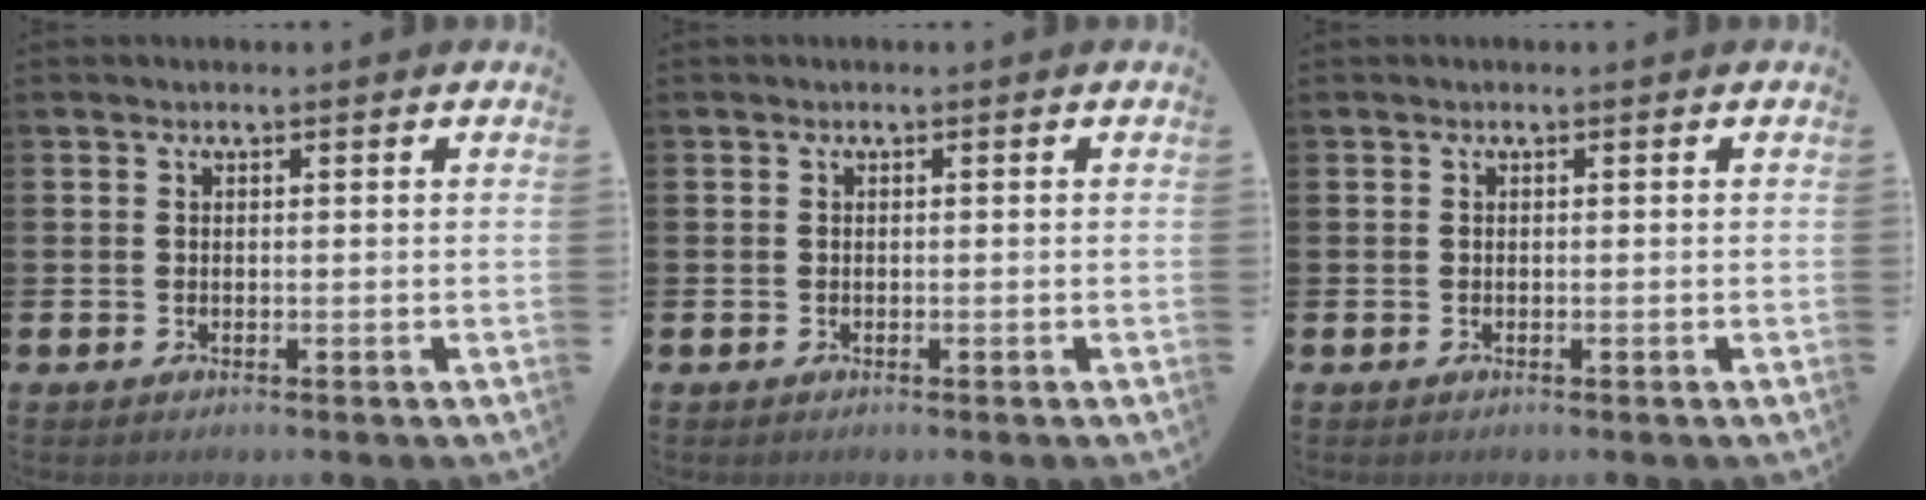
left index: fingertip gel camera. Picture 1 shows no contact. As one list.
[{"total": 0.0}, {"total": 0.0}]